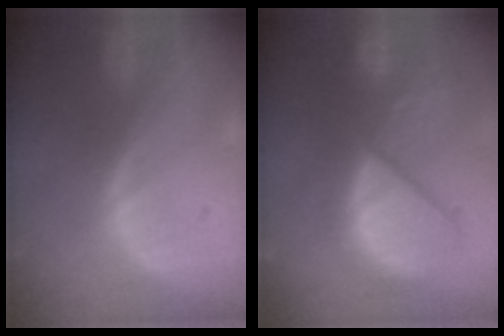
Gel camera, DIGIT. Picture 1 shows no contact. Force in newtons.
{"total": 11.4, "press": 10.2, "slide": 5.1}